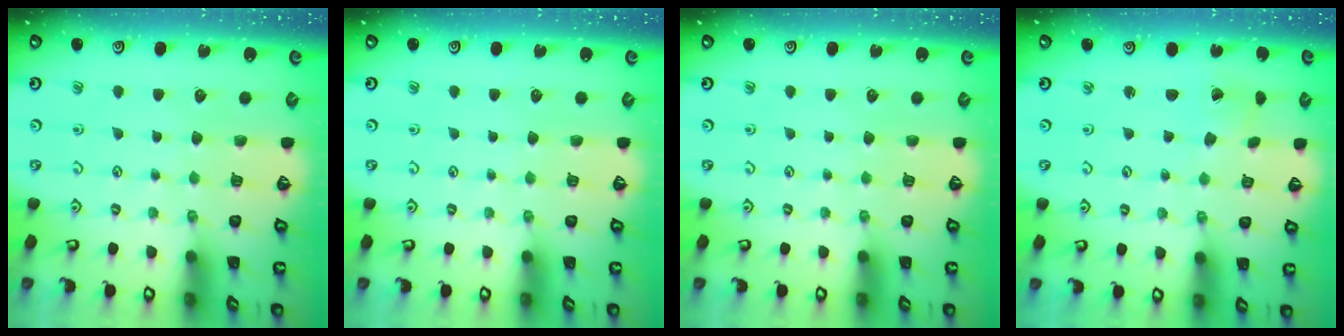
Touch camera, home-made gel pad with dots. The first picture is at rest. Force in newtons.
{"total": 0.0}
{"total": 0.0}
{"total": 0.6, "press": 0.6, "slide": 0.0}